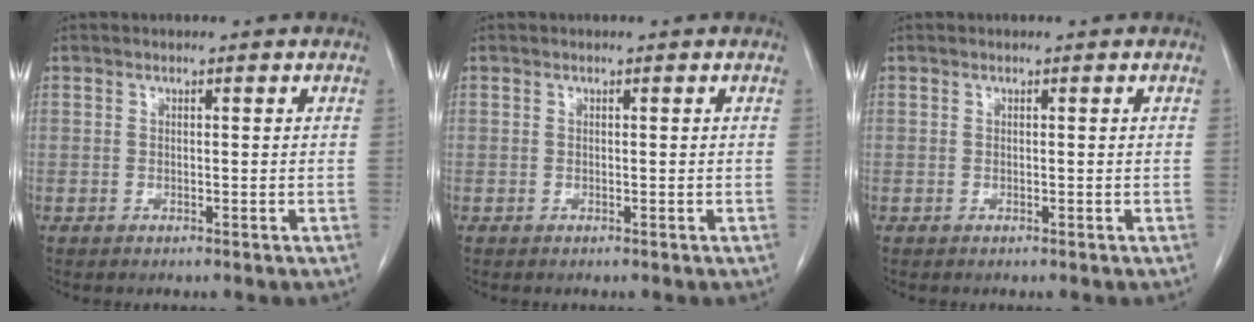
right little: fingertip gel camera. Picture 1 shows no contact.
{"total": 0.0}
{"total": 0.0}